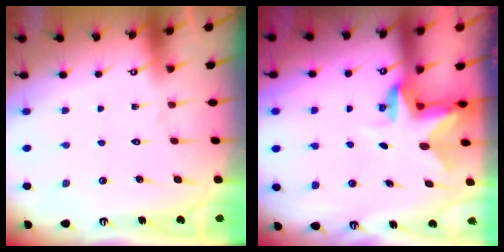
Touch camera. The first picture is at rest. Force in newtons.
{"total": 3.0, "press": 3.0, "slide": 0.4}